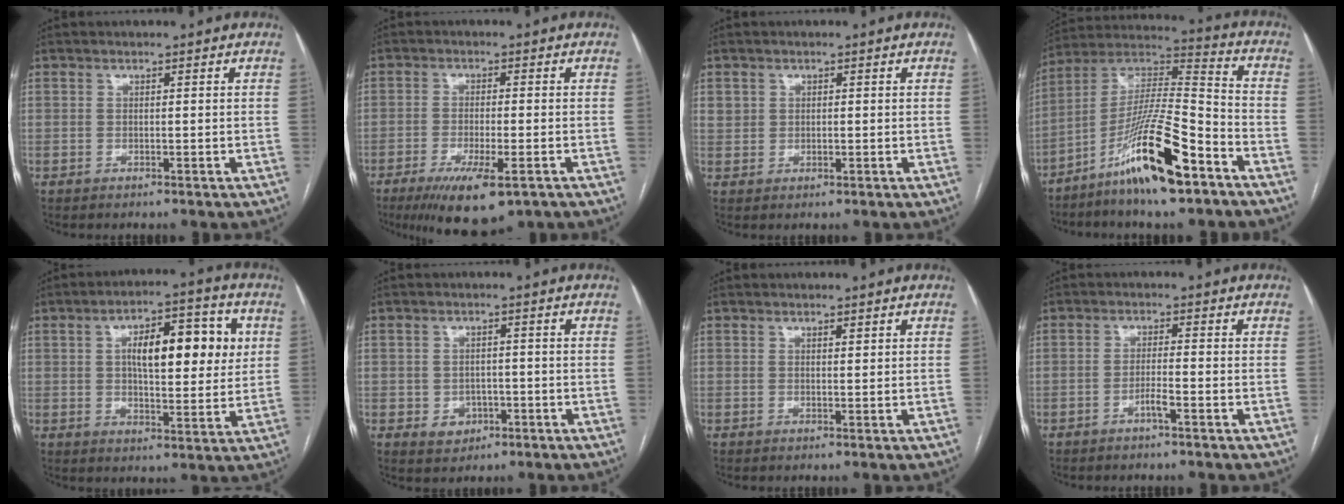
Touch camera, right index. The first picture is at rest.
{"total": 9.9, "force": [-5.8, 2.1, 7.8], "torque": [-0.130, -0.024, -0.087]}
{"total": 2.2, "force": [0.7, 1.9, 0.6], "torque": [-0.009, 0.006, 0.016]}
{"total": 17.1, "force": [-9.9, 1.6, 13.9], "torque": [-0.269, -0.007, -0.178]}
{"total": 13.2, "force": [3.1, 4.7, 11.9], "torque": [-0.177, 0.025, 0.044]}
{"total": 3.7, "force": [-1.2, 3.2, 1.4], "torque": [-0.012, 0.004, -0.008]}
{"total": 0.7, "force": [0.5, 0.2, 0.5], "torque": [-0.009, -0.002, 0.007]}
{"total": 2.4, "force": [-1.4, 0.0, 1.9], "torque": [-0.034, 0.000, -0.026]}